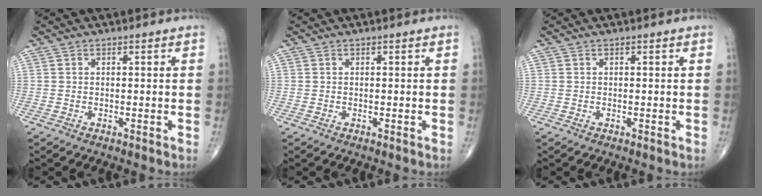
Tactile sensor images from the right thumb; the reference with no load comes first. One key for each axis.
{"total": 0.0}
{"total": 0.0}